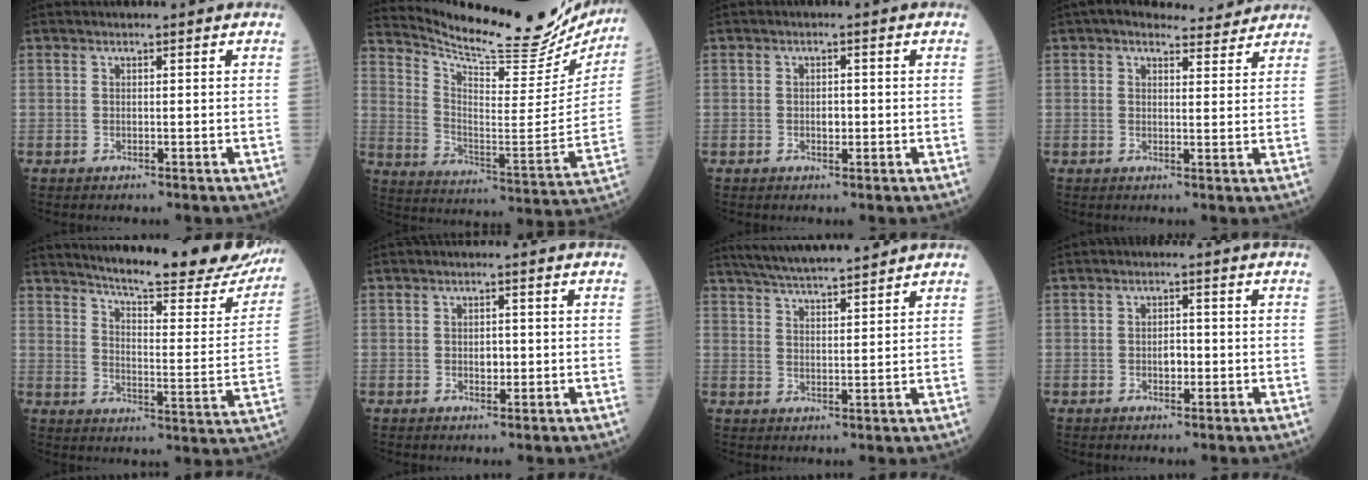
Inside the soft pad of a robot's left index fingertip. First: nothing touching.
{"total": 22.8, "force": [21.2, 4.0, 7.3], "torque": [-0.124, -0.077, 0.292]}
{"total": 1.4, "force": [-0.5, 0.8, 1.1], "torque": [-0.017, -0.002, -0.008]}
{"total": 6.4, "force": [5.9, 1.9, 1.6], "torque": [-0.017, 0.010, 0.068]}
{"total": 24.9, "force": [22.3, 2.9, 10.6], "torque": [-0.151, -0.081, 0.277]}
{"total": 1.6, "force": [-0.4, 1.0, 1.2], "torque": [-0.018, -0.002, -0.006]}
{"total": 11.4, "force": [10.2, 0.6, 4.9], "torque": [-0.085, 0.018, 0.161]}
{"total": 2.0, "force": [-0.7, 1.1, 1.5], "torque": [-0.021, 0.001, -0.012]}